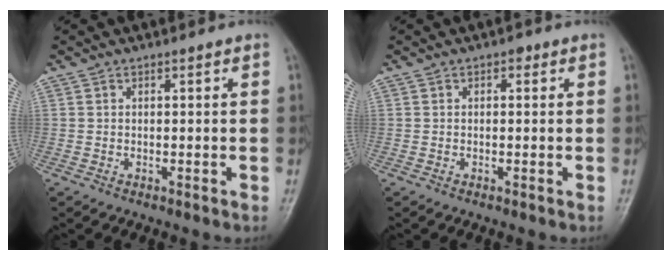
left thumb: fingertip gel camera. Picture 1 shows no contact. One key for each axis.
{"total": 0.9, "fx": 0.4, "fy": 0.6, "fz": 0.5, "tx": 0.001, "ty": 0.001, "tz": 0.001}